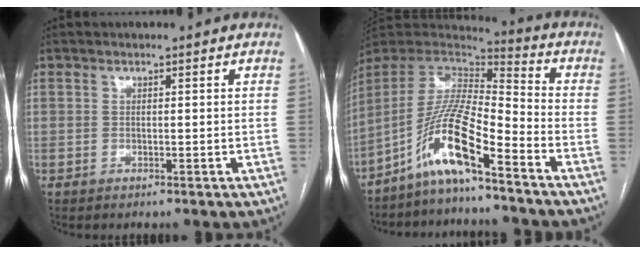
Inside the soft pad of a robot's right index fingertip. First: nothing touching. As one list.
[{"total": 12.0, "force": [-7.9, 1.0, 9.0], "torque": [-0.176, 0.007, -0.150]}]